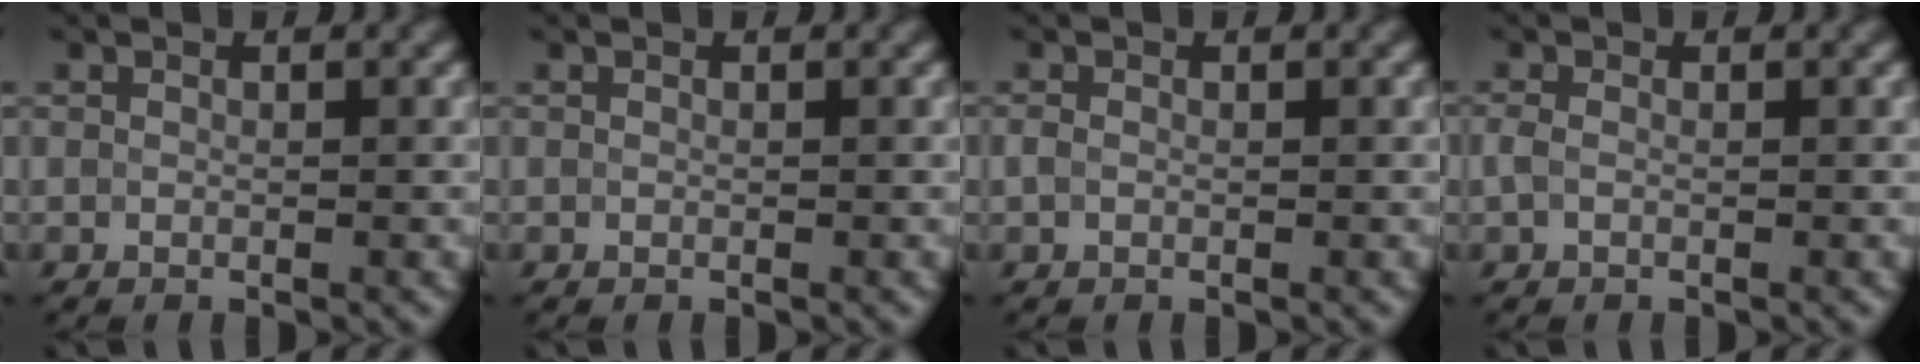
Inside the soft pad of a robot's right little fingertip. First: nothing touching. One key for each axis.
{"total": 0.0}
{"total": 0.6, "fx": -0.1, "fy": 0.5, "fz": 0.4, "tx": -0.010, "ty": 0.000, "tz": -0.005}
{"total": 0.9, "fx": -0.2, "fy": 0.5, "fz": 0.7, "tx": -0.021, "ty": 0.000, "tz": -0.007}